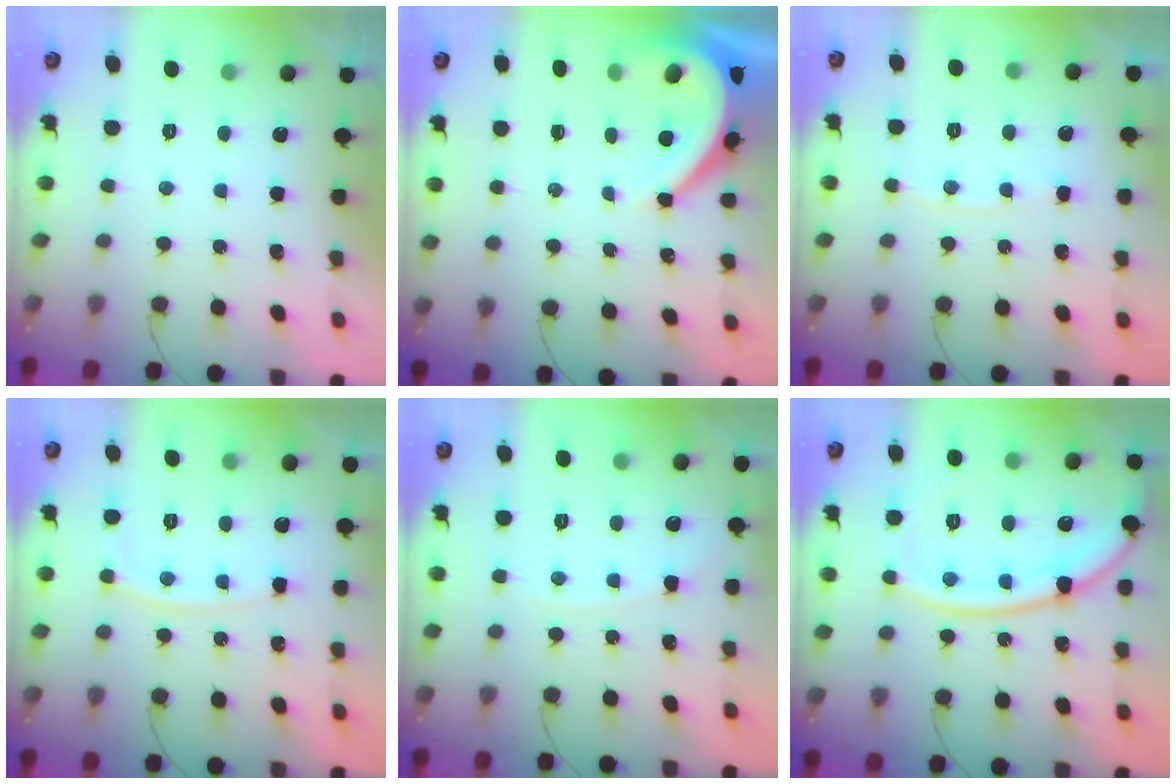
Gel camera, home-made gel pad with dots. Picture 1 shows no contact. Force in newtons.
{"total": 7.7, "press": 7.6, "slide": 1.1}
{"total": 4.2, "press": 4.2, "slide": 0.7}
{"total": 7.8, "press": 7.7, "slide": 1.0}
{"total": 5.6, "press": 5.6, "slide": 0.8}
{"total": 17.7, "press": 17.7, "slide": 1.2}